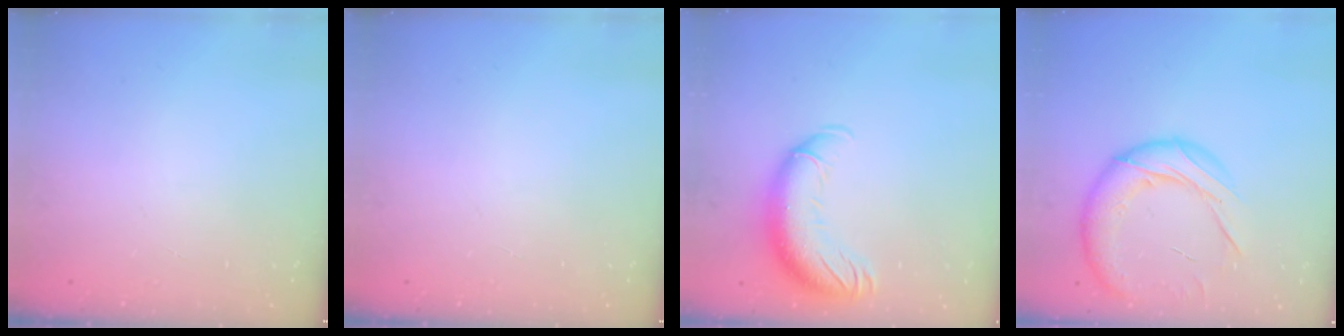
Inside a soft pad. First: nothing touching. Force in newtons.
{"total": 0.0}
{"total": 14.0, "press": 13.6, "slide": 3.3}
{"total": 18.1, "press": 17.9, "slide": 2.8}